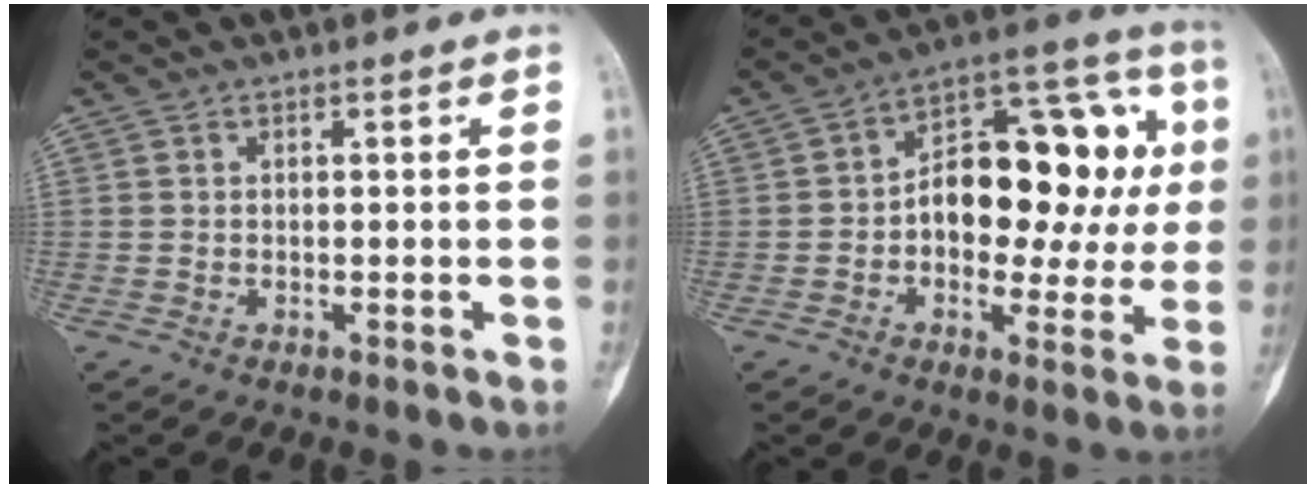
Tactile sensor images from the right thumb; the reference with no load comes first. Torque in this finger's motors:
{"motor_torque": [0.82, 0.93, 0.79, -0.52, 0.03]}